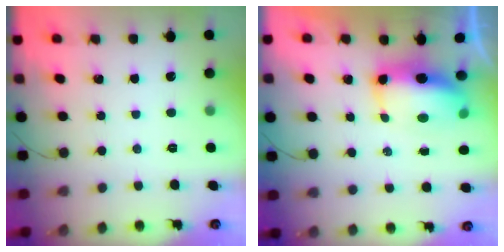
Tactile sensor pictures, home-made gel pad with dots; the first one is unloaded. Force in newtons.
{"total": 10.6, "press": 10.3, "slide": 2.2}